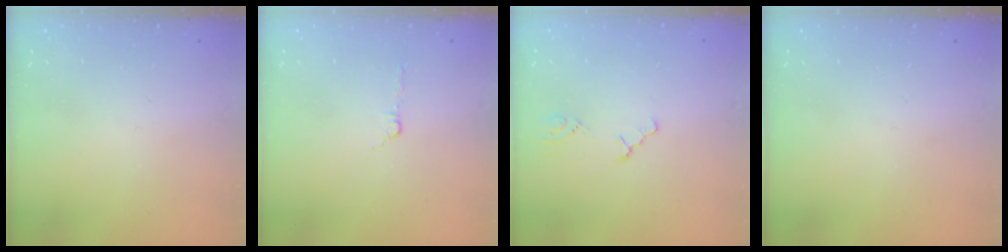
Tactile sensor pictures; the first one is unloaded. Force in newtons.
{"total": 4.5, "press": 4.5, "slide": 0.6}
{"total": 0.0}
{"total": 0.0}